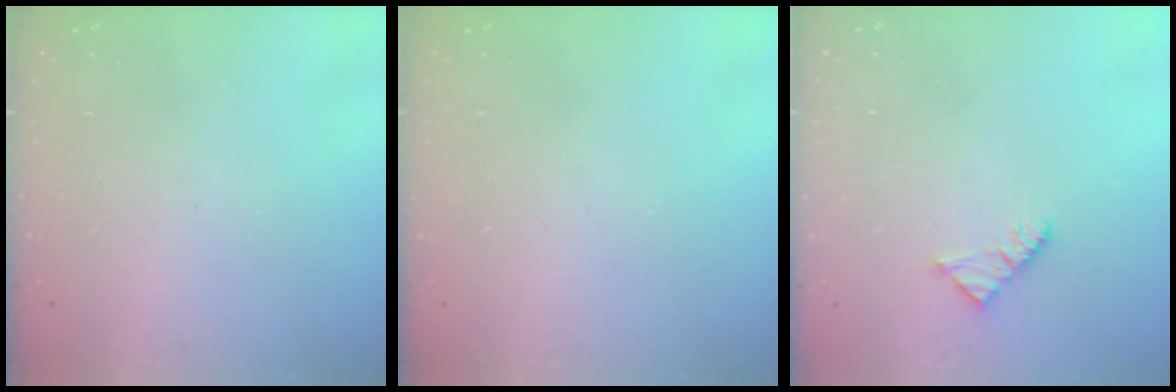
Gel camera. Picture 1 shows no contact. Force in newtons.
{"total": 0.0}
{"total": 2.3, "press": 2.3, "slide": 0.4}